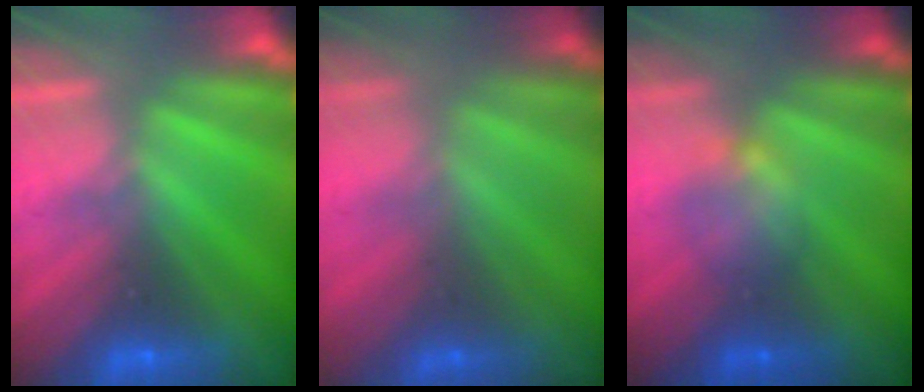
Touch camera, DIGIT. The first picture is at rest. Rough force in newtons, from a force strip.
{"total": 1.4}
{"total": 2.2}